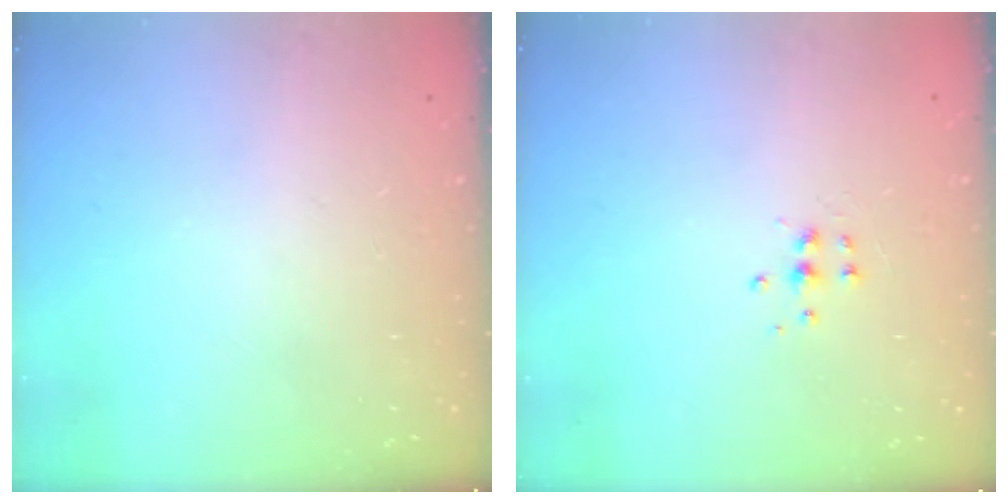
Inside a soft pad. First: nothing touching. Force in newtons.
{"total": 4.7, "press": 4.7, "slide": 0.4}